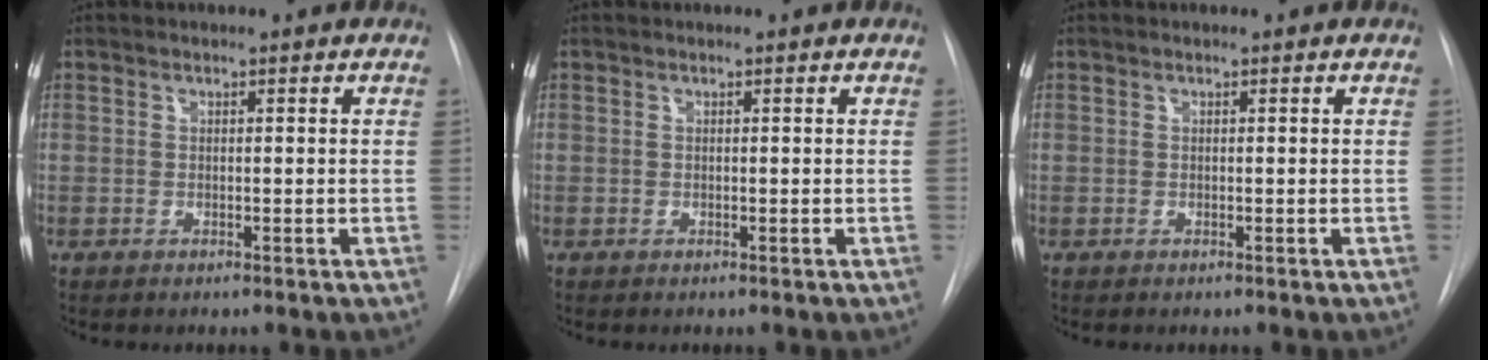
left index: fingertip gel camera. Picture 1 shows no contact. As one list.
[{"total": 0.0}, {"total": 0.0}]